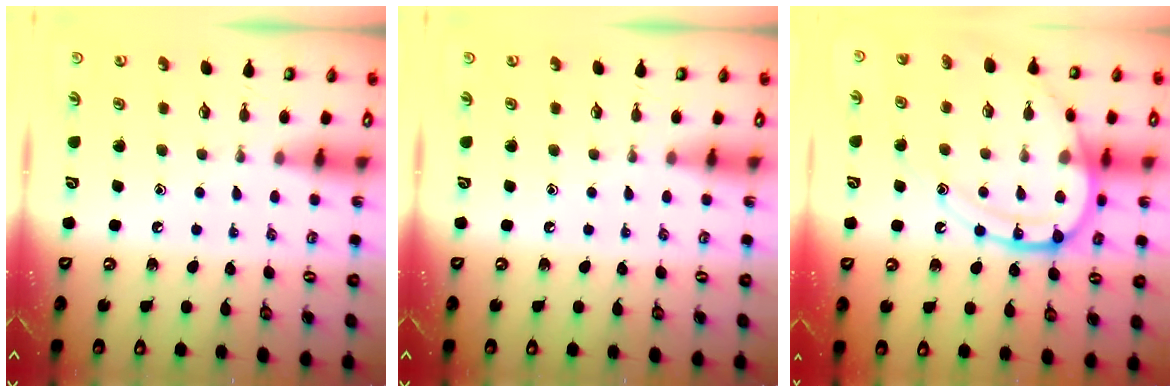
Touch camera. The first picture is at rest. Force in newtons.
{"total": 0.0}
{"total": 17.5, "press": 17.4, "slide": 1.7}